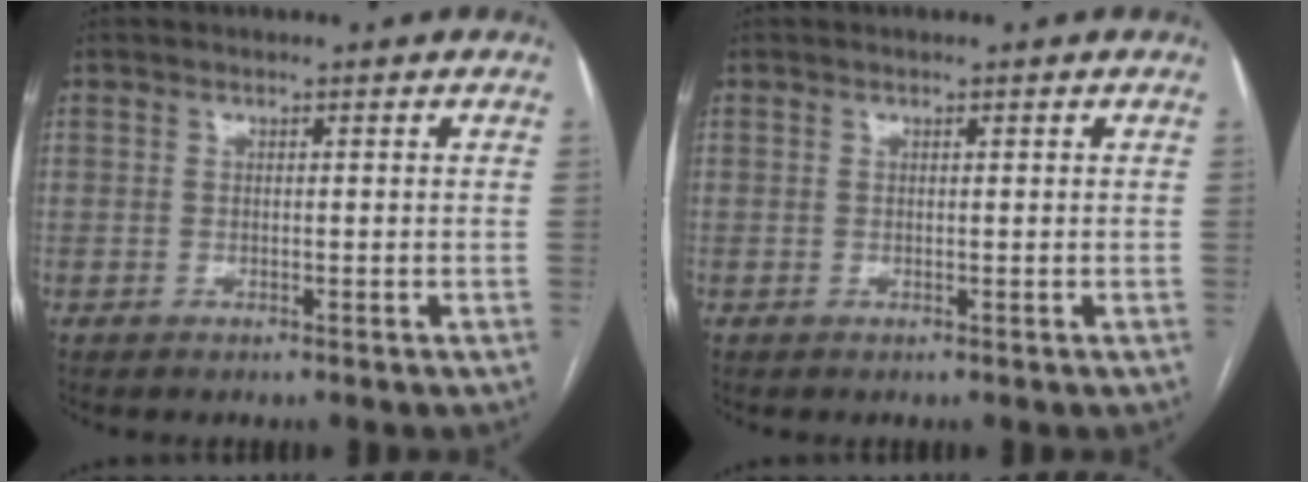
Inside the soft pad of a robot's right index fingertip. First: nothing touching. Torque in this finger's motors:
{"motor_torque": [0.07, 0.11, -0.03, 0.00]}